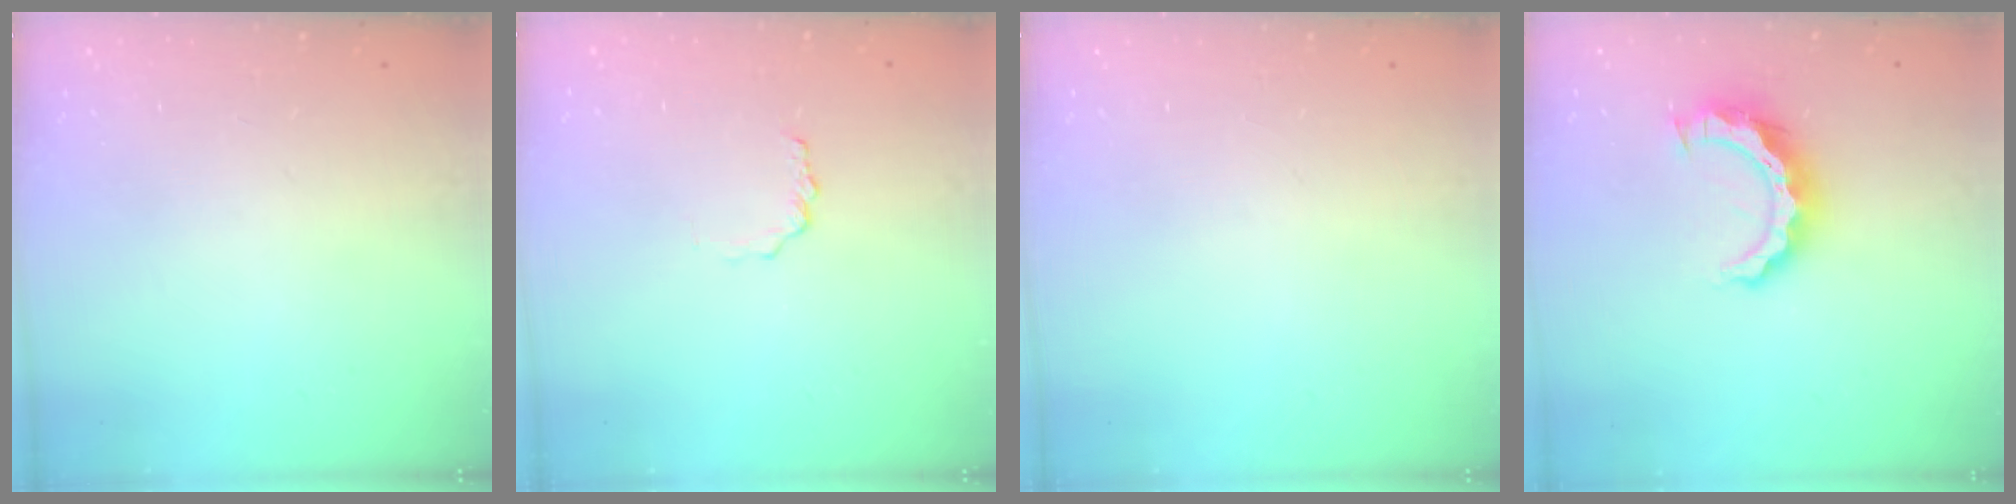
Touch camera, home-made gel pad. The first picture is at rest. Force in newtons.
{"total": 1.7, "press": 1.6, "slide": 0.2}
{"total": 0.0}
{"total": 10.4, "press": 10.4, "slide": 1.1}